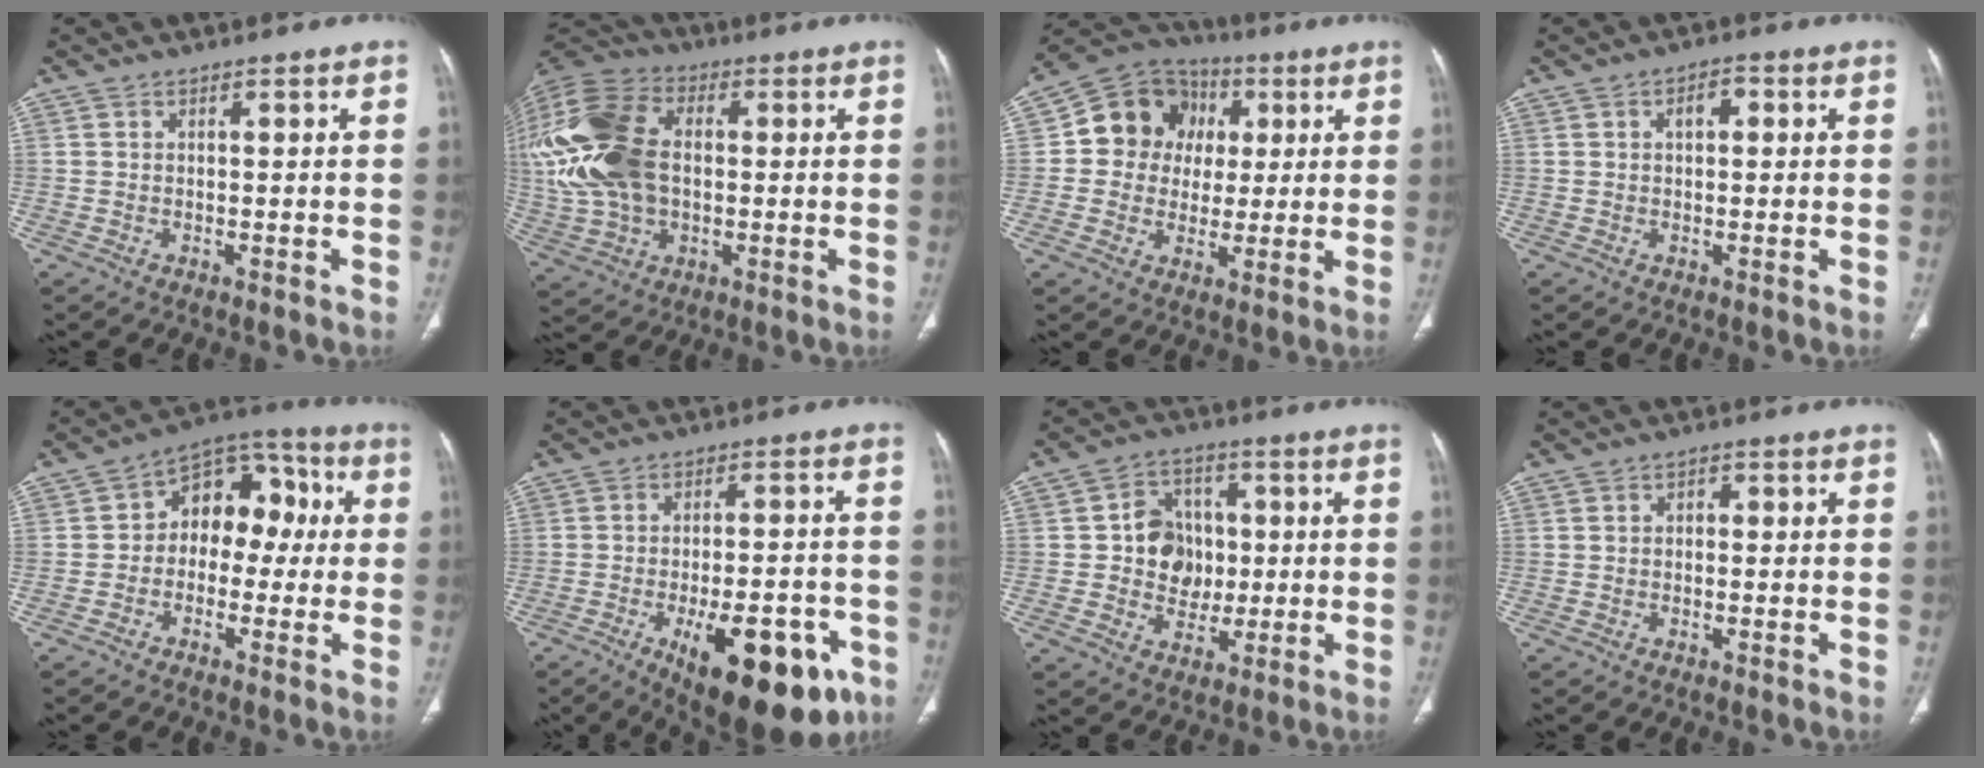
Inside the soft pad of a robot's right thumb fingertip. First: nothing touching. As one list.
[{"total": 28.3, "force": [2.8, 19.2, 20.6], "torque": [-0.495, 0.032, 0.061]}, {"total": 12.8, "force": [1.9, 11.5, 5.3], "torque": [-0.048, 0.014, 0.022]}, {"total": 3.0, "force": [0.7, 1.9, 2.3], "torque": [-0.029, 0.011, 0.008]}, {"total": 11.8, "force": [0.5, 8.5, 8.2], "torque": [-0.067, 0.043, -0.010]}, {"total": 20.8, "force": [-9.5, 8.9, 16.3], "torque": [-0.171, 0.032, -0.119]}, {"total": 9.8, "force": [0.3, 8.6, 4.8], "torque": [-0.027, 0.010, 0.005]}, {"total": 1.5, "force": [0.2, 1.1, 1.0], "torque": [-0.008, 0.006, 0.000]}]